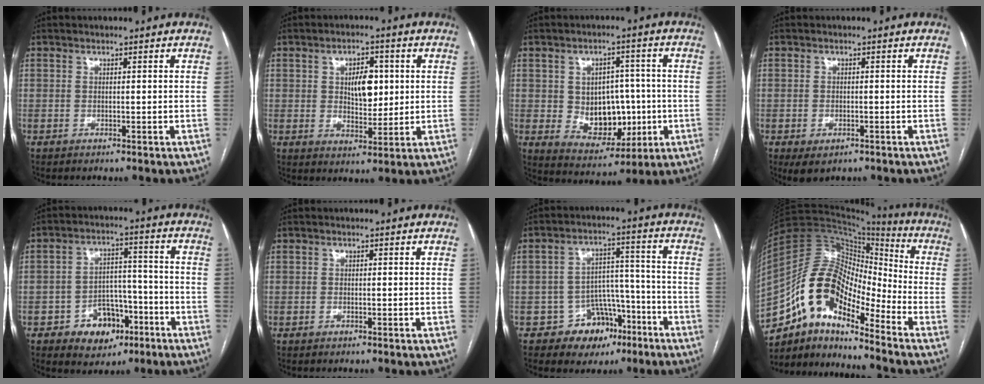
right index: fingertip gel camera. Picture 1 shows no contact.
{"total": 6.5, "force": [1.3, 3.5, 5.3], "torque": [-0.079, 0.005, 0.028]}
{"total": 10.5, "force": [-0.6, 7.3, 7.6], "torque": [-0.111, 0.016, 0.010]}
{"total": 3.3, "force": [-1.7, 1.9, 2.0], "torque": [-0.034, -0.006, -0.014]}
{"total": 8.6, "force": [-4.4, 6.1, 4.3], "torque": [-0.060, 0.025, -0.060]}
{"total": 0.0}
{"total": 8.6, "force": [-5.0, 6.6, 2.5], "torque": [-0.014, 0.040, -0.065]}
{"total": 14.8, "force": [-9.2, 5.7, 10.0], "torque": [-0.187, 0.053, -0.164]}